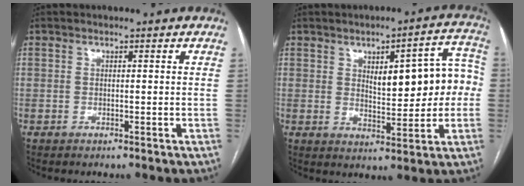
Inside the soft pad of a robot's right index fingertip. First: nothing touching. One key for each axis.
{"total": 11.6, "fx": 1.3, "fy": 4.1, "fz": 10.8, "tx": -0.133, "ty": 0.033, "tz": 0.025}